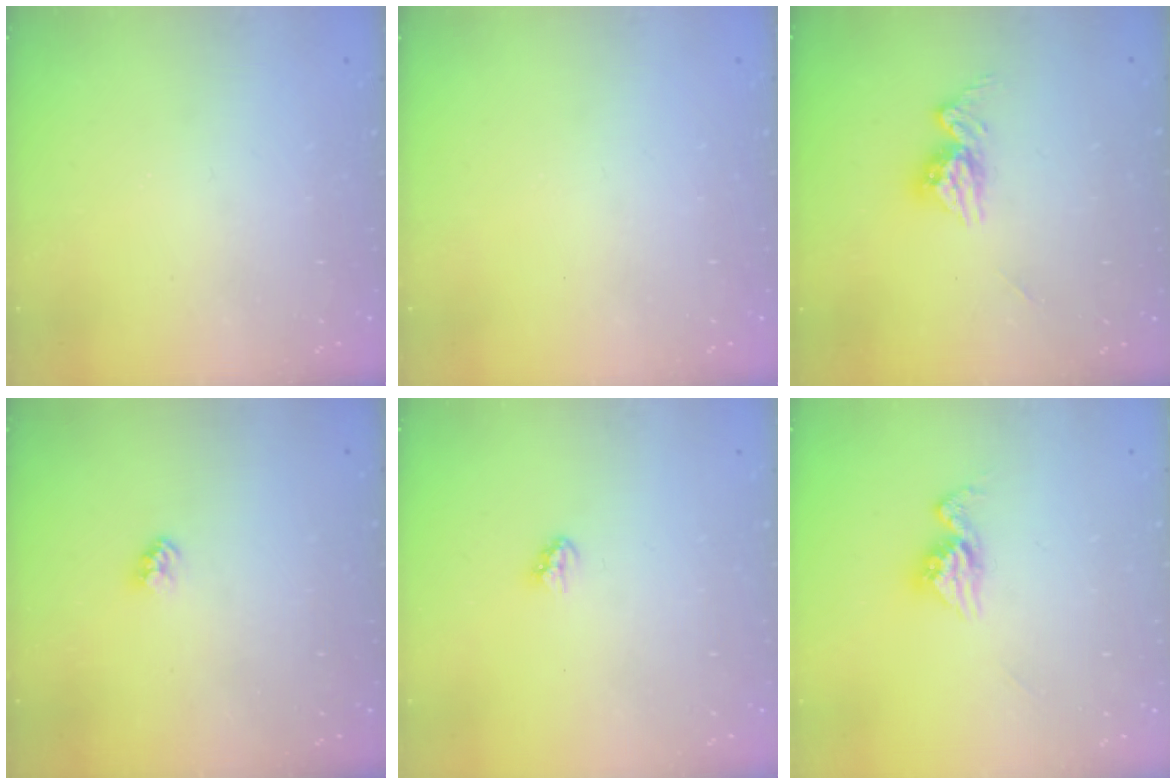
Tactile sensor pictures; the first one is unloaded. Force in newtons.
{"total": 0.0}
{"total": 9.4, "press": 9.4, "slide": 0.8}
{"total": 2.4, "press": 2.4, "slide": 0.1}
{"total": 2.9, "press": 2.9, "slide": 0.2}
{"total": 11.1, "press": 11.0, "slide": 0.9}